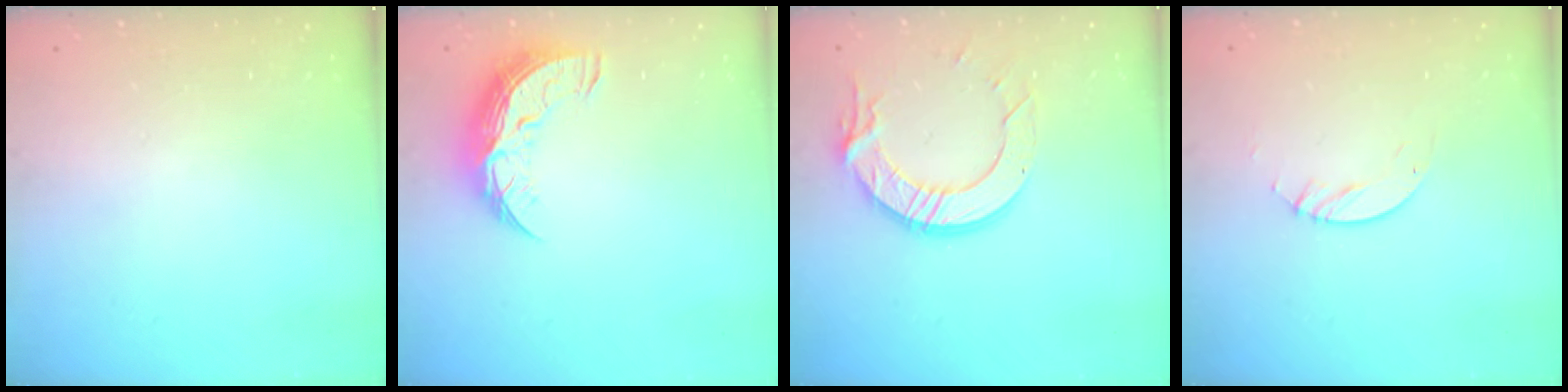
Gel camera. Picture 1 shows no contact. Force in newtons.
{"total": 10.7, "press": 10.6, "slide": 0.6}
{"total": 12.7, "press": 12.6, "slide": 1.2}
{"total": 4.2, "press": 4.1, "slide": 0.4}